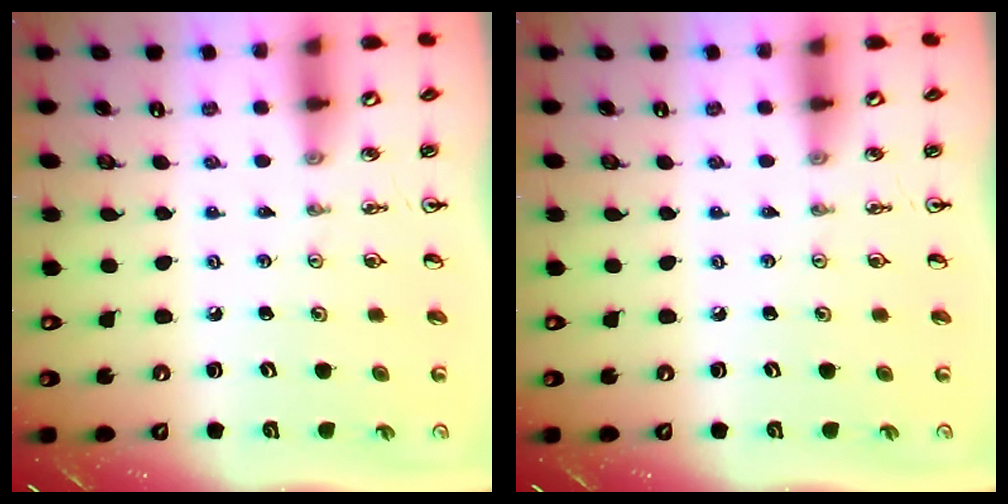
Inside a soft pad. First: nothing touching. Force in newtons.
{"total": 0.0}